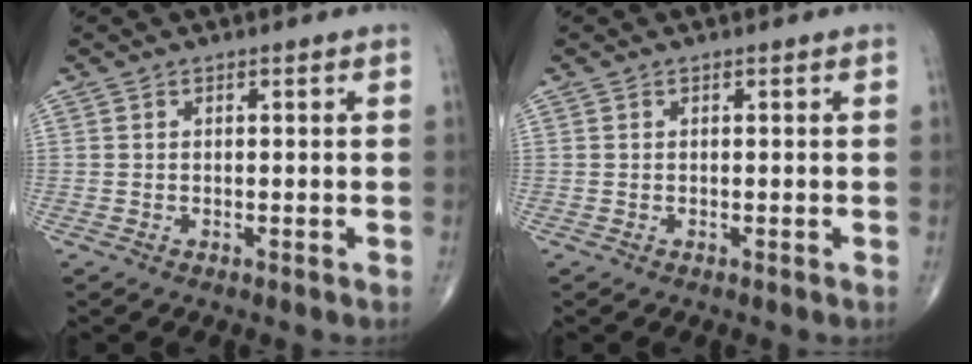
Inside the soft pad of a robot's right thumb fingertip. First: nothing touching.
{"total": 0.0}